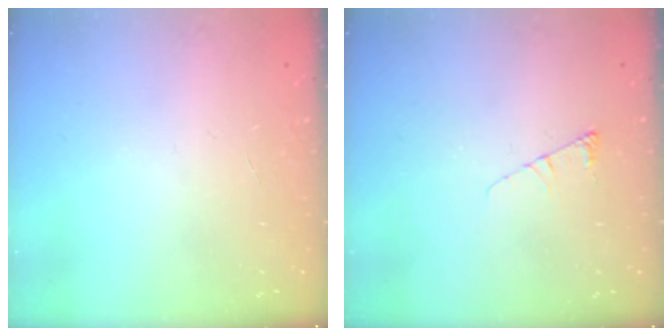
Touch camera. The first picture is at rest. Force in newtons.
{"total": 4.1, "press": 4.0, "slide": 0.5}